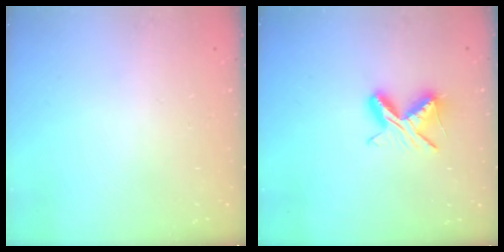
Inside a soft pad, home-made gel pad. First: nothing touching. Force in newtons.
{"total": 7.9, "press": 7.9, "slide": 1.1}